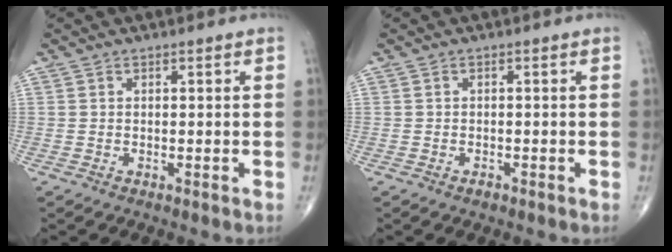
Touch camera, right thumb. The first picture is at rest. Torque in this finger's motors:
{"motor_torque": [-0.23, -0.08, -0.09, -0.01, 0.03]}